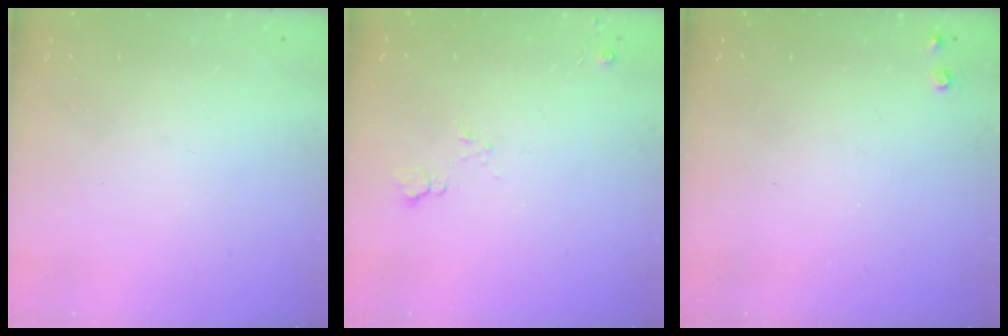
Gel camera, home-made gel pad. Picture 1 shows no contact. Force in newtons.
{"total": 4.6, "press": 4.5, "slide": 0.9}
{"total": 4.8, "press": 4.8, "slide": 0.4}